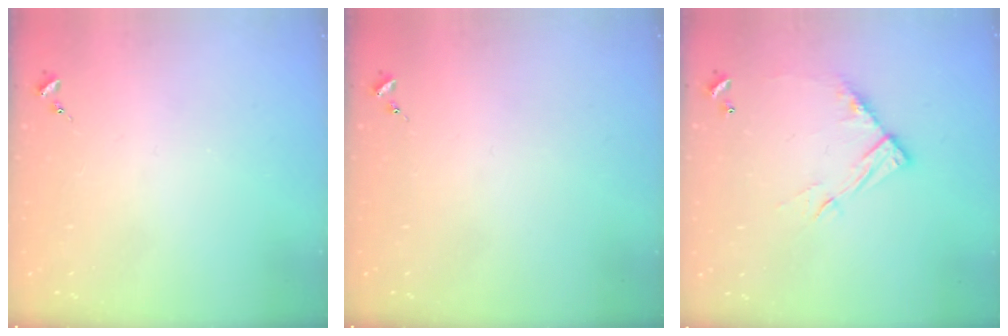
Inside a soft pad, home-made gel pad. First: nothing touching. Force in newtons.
{"total": 0.0}
{"total": 11.5, "press": 11.5, "slide": 0.8}